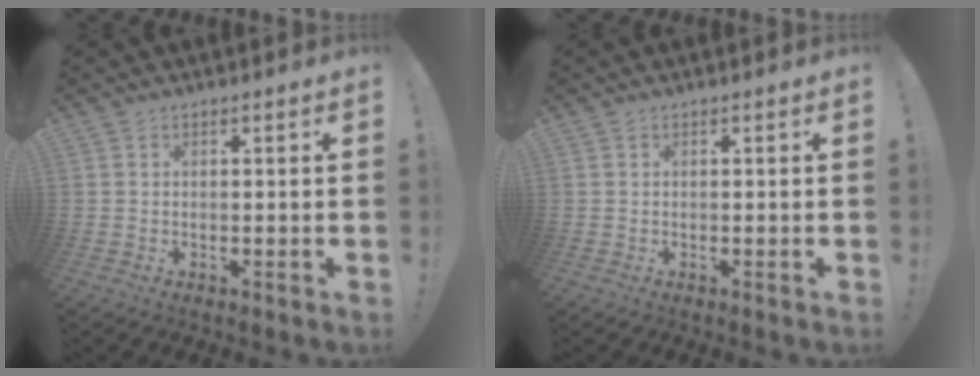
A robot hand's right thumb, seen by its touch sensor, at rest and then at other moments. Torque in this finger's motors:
{"motor_torque": [-0.01, 0.01, 0.00, 0.00, 0.00]}